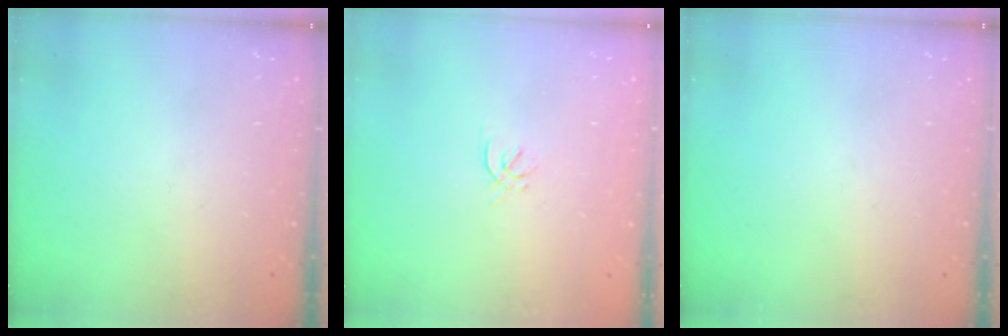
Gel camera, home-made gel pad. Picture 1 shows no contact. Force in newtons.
{"total": 1.7, "press": 1.6, "slide": 0.6}
{"total": 0.0}